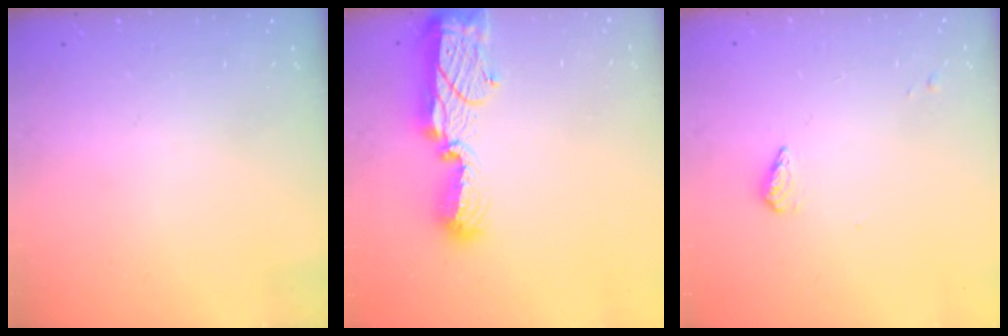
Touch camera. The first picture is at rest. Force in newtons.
{"total": 14.1, "press": 14.1, "slide": 0.7}
{"total": 3.4, "press": 3.4, "slide": 0.5}